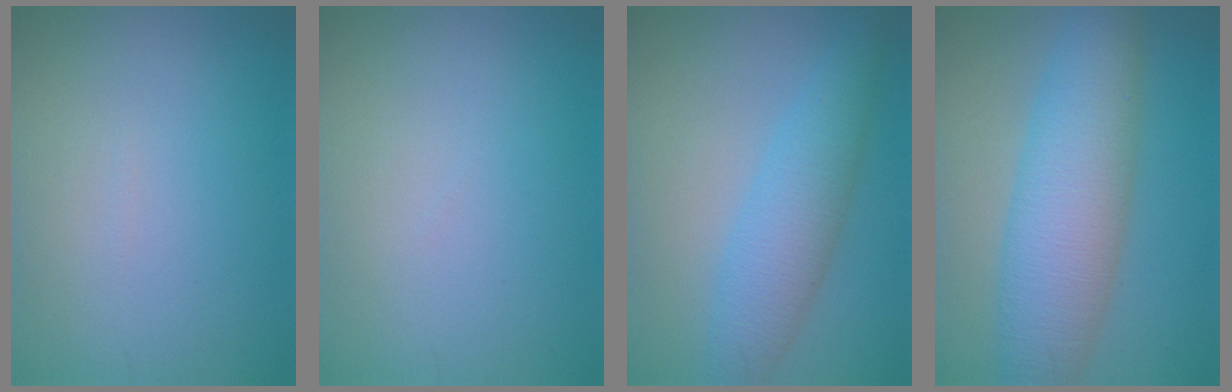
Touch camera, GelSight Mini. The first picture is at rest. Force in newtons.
{"total": 0.0}
{"total": 4.5, "press": 4.5, "slide": 0.1}
{"total": 8.3, "press": 8.3, "slide": 0.1}